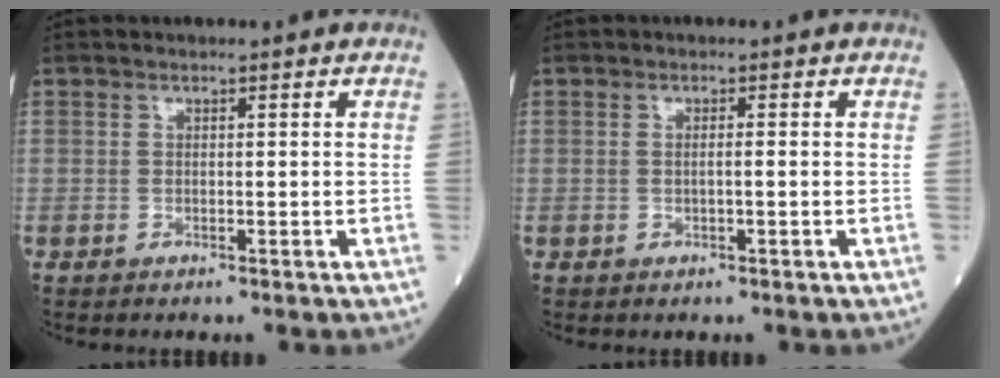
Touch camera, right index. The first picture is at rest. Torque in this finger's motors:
{"motor_torque": [0.04, 0.03, -0.03, 0.00]}